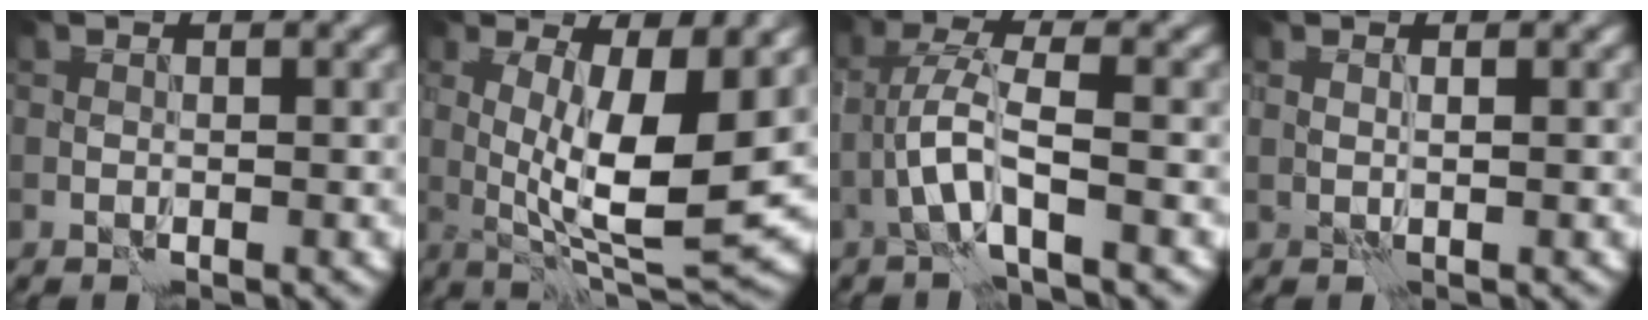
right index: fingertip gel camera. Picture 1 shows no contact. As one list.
[{"total": 9.1, "force": [0.9, 2.2, 8.8], "torque": [-0.144, -0.017, 0.025]}, {"total": 4.0, "force": [-1.4, 0.6, 3.7], "torque": [-0.073, 0.009, -0.031]}, {"total": 0.6, "force": [0.5, 0.0, 0.3], "torque": [-0.008, -0.006, 0.012]}]